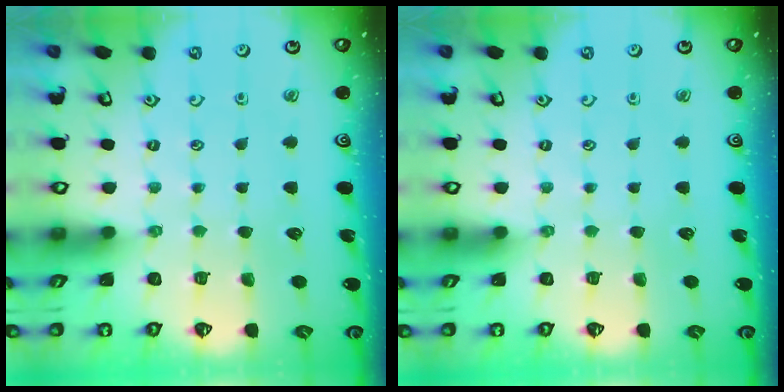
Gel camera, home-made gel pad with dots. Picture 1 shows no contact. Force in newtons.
{"total": 0.0}